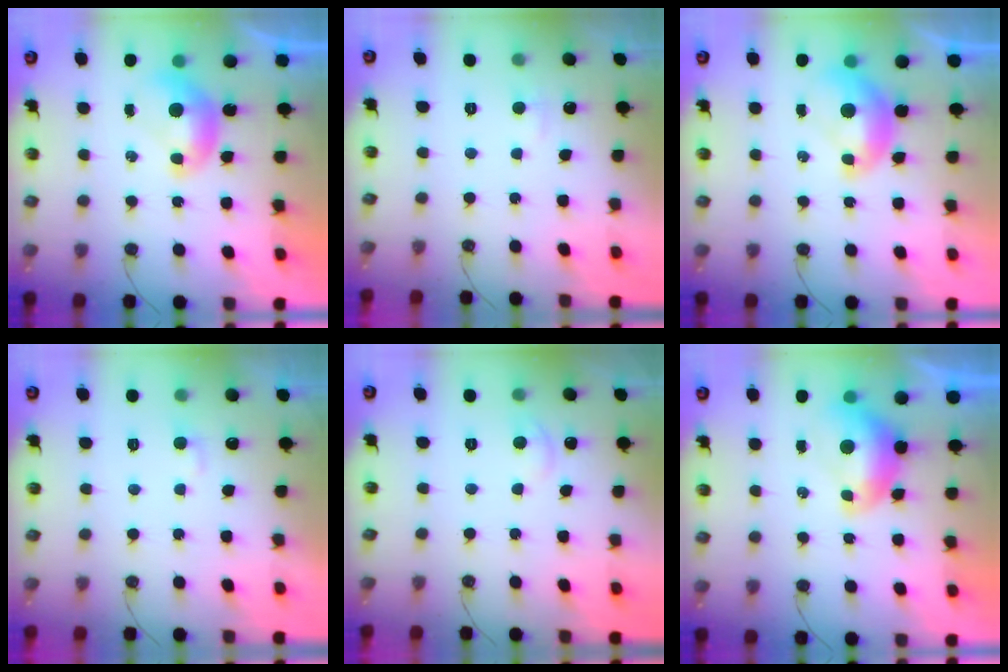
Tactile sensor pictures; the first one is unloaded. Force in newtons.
{"total": 1.9, "press": 1.8, "slide": 0.6}
{"total": 1.3, "press": 1.3, "slide": 0.4}
{"total": 2.8, "press": 2.8, "slide": 0.5}
{"total": 1.4, "press": 1.3, "slide": 0.7}
{"total": 1.1, "press": 1.0, "slide": 0.4}